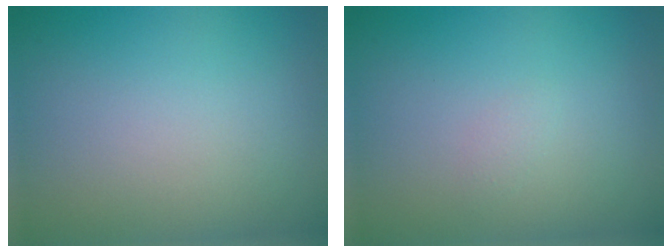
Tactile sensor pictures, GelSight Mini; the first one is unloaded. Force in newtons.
{"total": 0.6, "press": 0.6, "slide": 0.1}